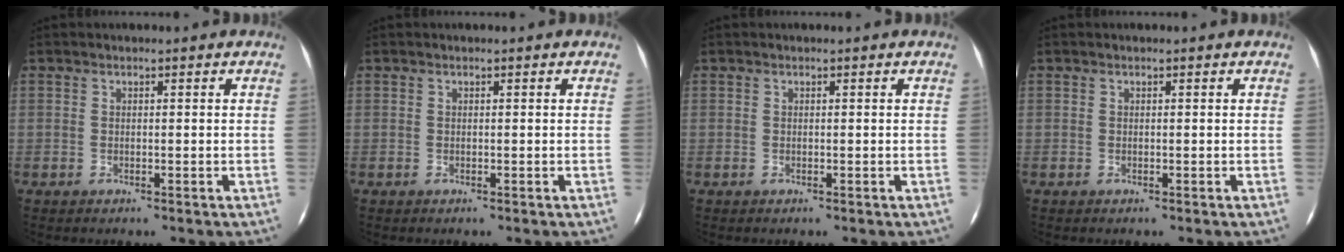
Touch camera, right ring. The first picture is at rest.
{"total": 0.0}
{"total": 0.0}
{"total": 0.0}